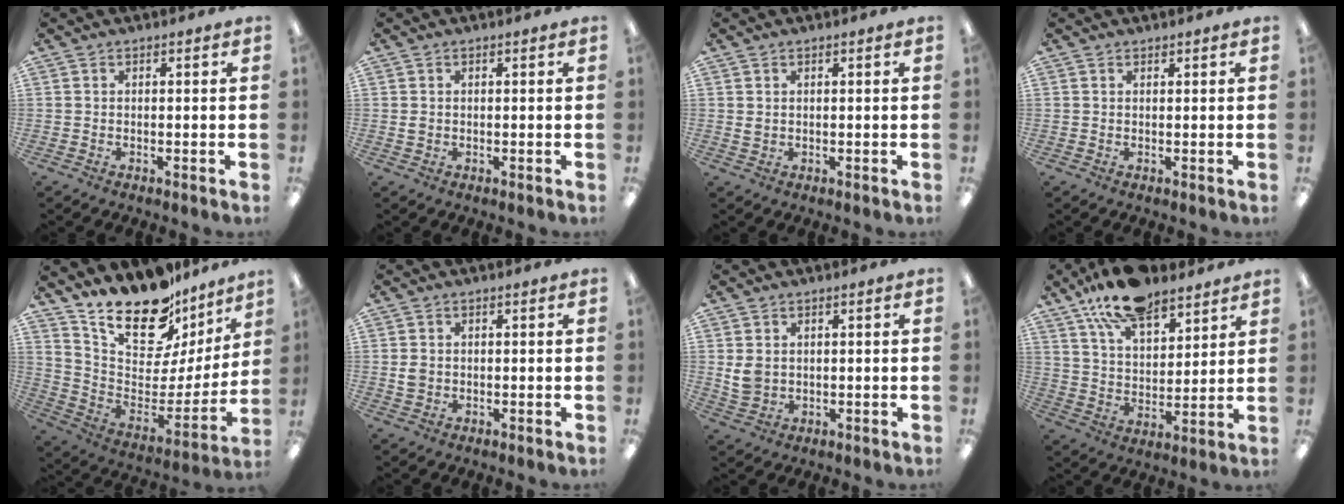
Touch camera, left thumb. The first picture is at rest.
{"total": 1.0, "force": [0.2, 0.8, 0.5], "torque": [-0.011, 0.004, 0.002]}
{"total": 1.2, "force": [0.5, 0.8, 0.6], "torque": [-0.014, 0.003, 0.009]}
{"total": 0.6, "force": [0.6, 0.2, 0.1], "torque": [-0.002, 0.000, 0.011]}
{"total": 21.1, "force": [17.0, 8.9, 8.6], "torque": [-0.149, -0.128, 0.301]}
{"total": 2.3, "force": [0.2, 1.9, 1.2], "torque": [-0.015, 0.001, 0.001]}
{"total": 4.7, "force": [1.3, 3.7, 2.6], "torque": [-0.049, 0.000, 0.025]}
{"total": 15.4, "force": [11.6, 6.8, 7.4], "torque": [-0.137, -0.056, 0.211]}